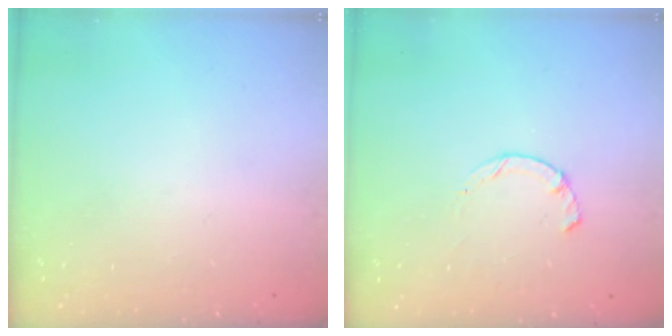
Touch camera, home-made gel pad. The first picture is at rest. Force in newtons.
{"total": 1.9, "press": 1.9, "slide": 0.3}